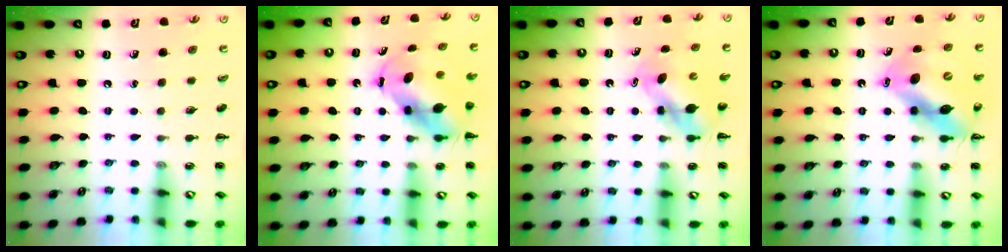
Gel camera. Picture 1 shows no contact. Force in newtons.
{"total": 6.8, "press": 6.6, "slide": 1.5}
{"total": 5.7, "press": 5.6, "slide": 0.7}
{"total": 12.9, "press": 12.3, "slide": 3.8}